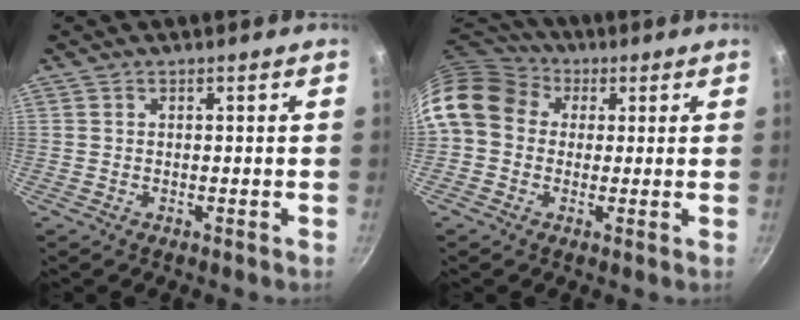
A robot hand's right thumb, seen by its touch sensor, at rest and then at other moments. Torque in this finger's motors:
{"motor_torque": [1.43, 3.58, 1.73, -0.52, 0.41]}